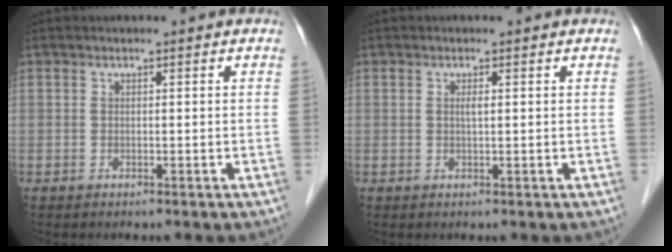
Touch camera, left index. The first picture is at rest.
{"total": 0.8, "force": [0.3, 0.1, 0.8], "torque": [-0.020, 0.000, 0.005]}